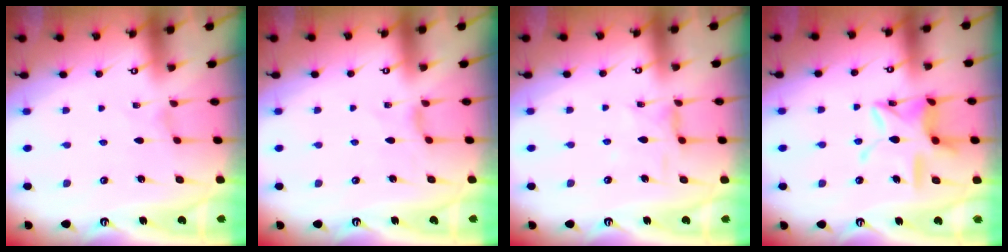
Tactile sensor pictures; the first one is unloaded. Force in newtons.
{"total": 0.0}
{"total": 4.0, "press": 4.0, "slide": 0.4}
{"total": 13.5, "press": 13.5, "slide": 1.0}